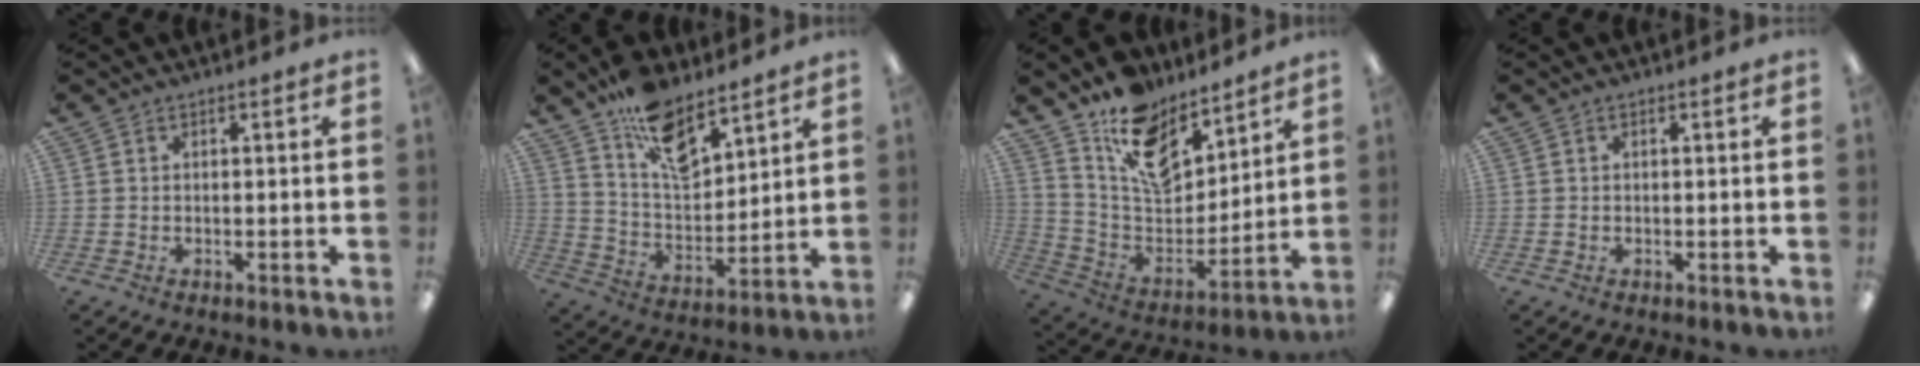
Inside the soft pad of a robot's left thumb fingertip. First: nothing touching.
{"total": 14.0, "force": [10.2, 6.1, 7.2], "torque": [-0.121, -0.061, 0.185]}
{"total": 15.1, "force": [10.7, 8.2, 6.7], "torque": [-0.125, -0.072, 0.200]}
{"total": 0.0}